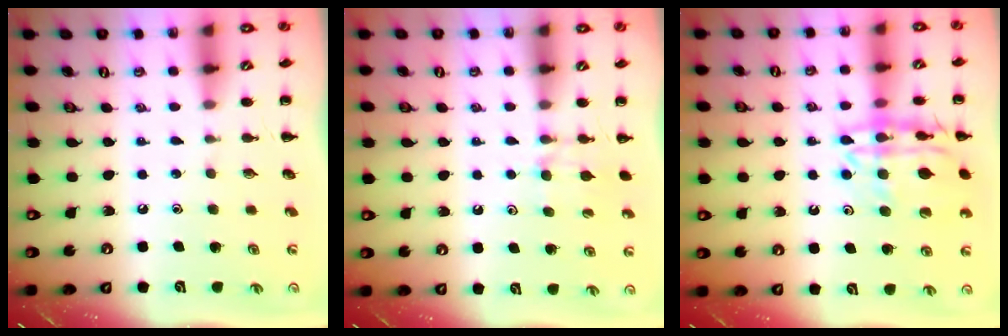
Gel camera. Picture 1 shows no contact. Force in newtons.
{"total": 7.2, "press": 6.9, "slide": 1.9}
{"total": 17.7, "press": 17.6, "slide": 2.0}